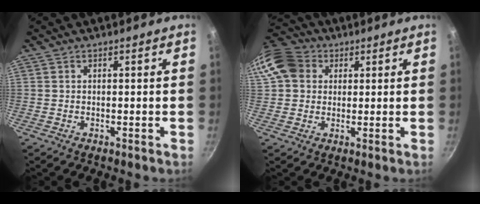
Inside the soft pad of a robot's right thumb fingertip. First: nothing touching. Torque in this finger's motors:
{"motor_torque": [-0.83, 1.04, 0.13, -0.13, 0.07]}